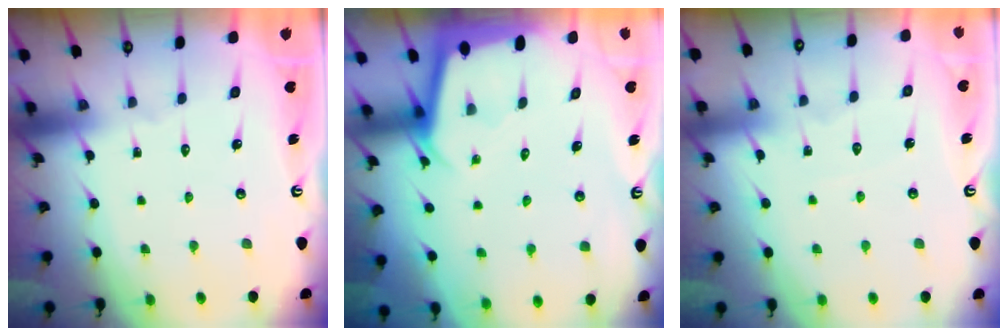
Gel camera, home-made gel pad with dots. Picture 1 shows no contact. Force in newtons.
{"total": 2.3, "press": 2.3, "slide": 0.1}
{"total": 4.6, "press": 4.5, "slide": 0.6}